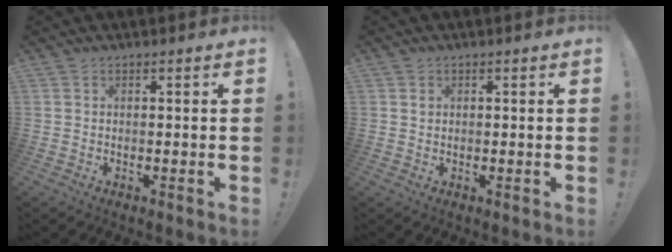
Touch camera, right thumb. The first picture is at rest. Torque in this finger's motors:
{"motor_torque": [-0.09, -0.09, -0.22, 0.21, -0.06]}